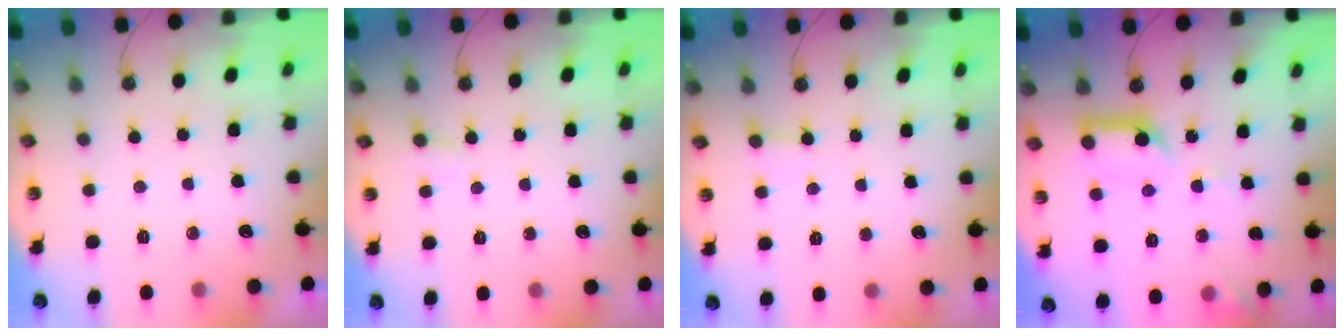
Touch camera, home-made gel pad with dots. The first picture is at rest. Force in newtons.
{"total": 3.5, "press": 3.5, "slide": 0.3}
{"total": 1.7, "press": 1.7, "slide": 0.1}
{"total": 11.9, "press": 11.8, "slide": 1.3}